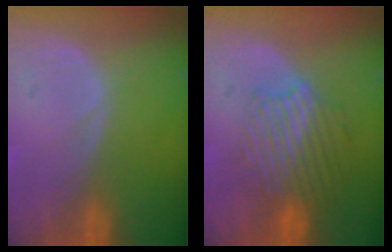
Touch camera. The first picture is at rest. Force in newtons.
{"total": 9.7, "press": 8.1, "slide": 5.3}